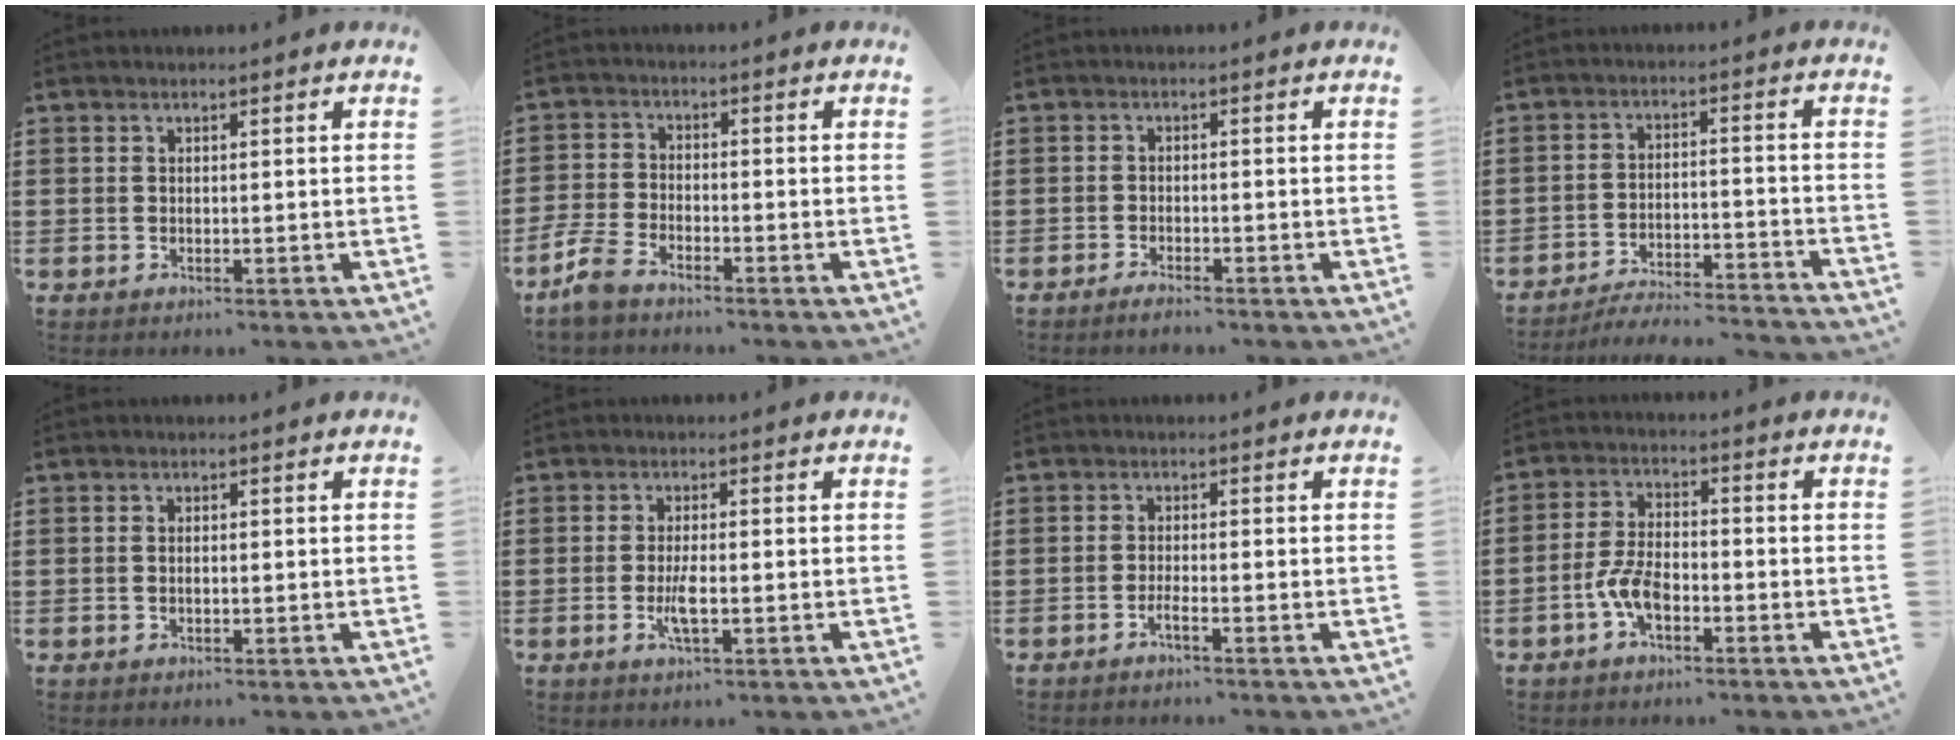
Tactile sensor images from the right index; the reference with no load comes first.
{"total": 4.3, "force": [-3.5, 1.1, 2.3], "torque": [-0.067, -0.005, -0.074]}
{"total": 1.5, "force": [-1.4, -0.1, 0.4], "torque": [-0.011, -0.005, -0.025]}
{"total": 4.9, "force": [-4.8, 0.0, 1.2], "torque": [-0.032, -0.006, -0.098]}
{"total": 1.0, "force": [-0.2, 0.2, 1.0], "torque": [-0.020, -0.004, -0.002]}
{"total": 3.4, "force": [-0.9, 0.7, 3.2], "torque": [-0.068, -0.005, -0.020]}
{"total": 1.7, "force": [-1.1, -0.1, 1.3], "torque": [-0.030, -0.007, -0.022]}
{"total": 6.0, "force": [-2.5, 2.7, 4.8], "torque": [-0.114, -0.003, -0.052]}